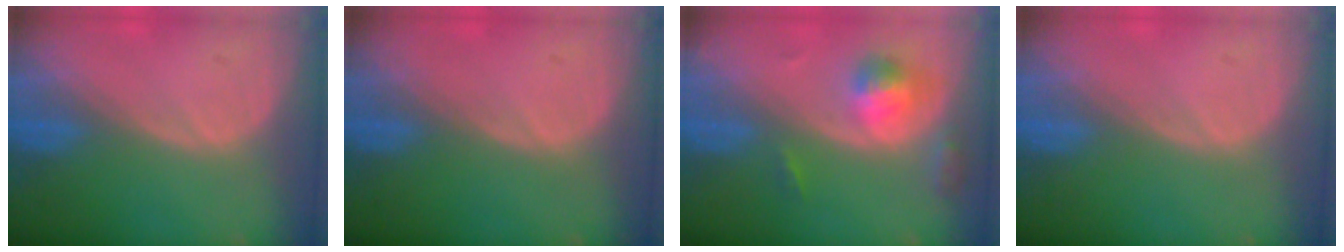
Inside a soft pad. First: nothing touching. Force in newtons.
{"total": 0.0}
{"total": 5.3, "press": 4.8, "slide": 2.2}
{"total": 0.0}